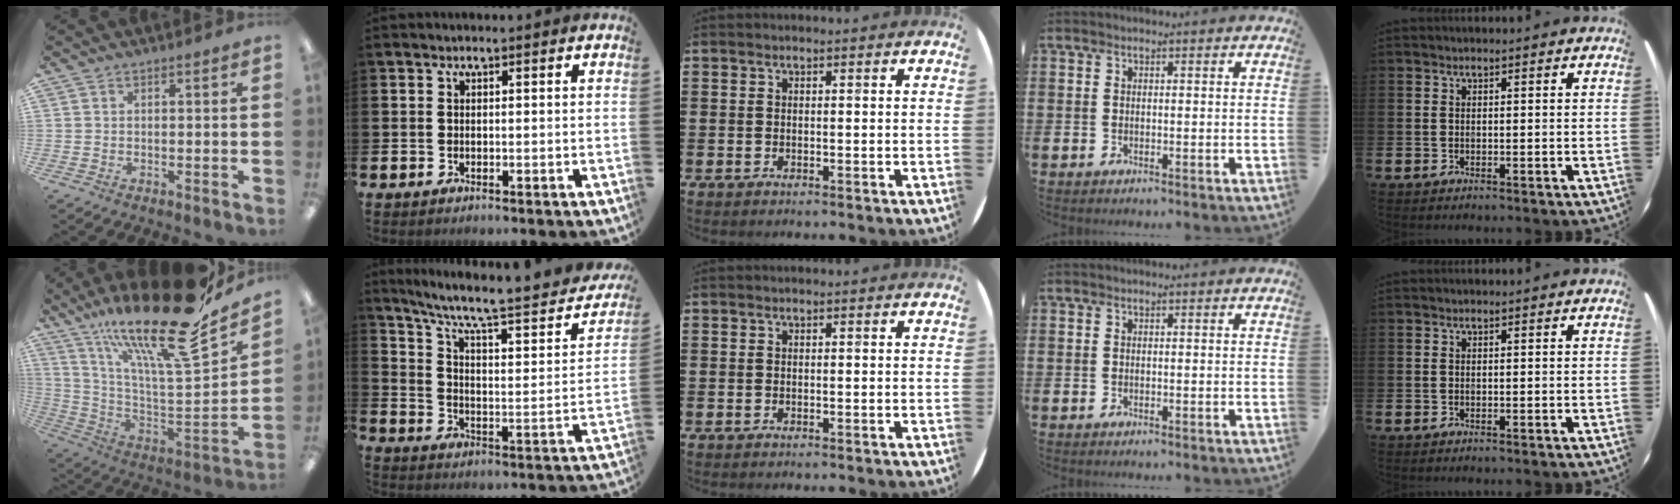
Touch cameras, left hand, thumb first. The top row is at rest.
{"thumb": {"total": 25.6, "force": [18.6, 4.3, 17.1], "torque": [-0.268, -0.140, 0.302]}, "index": {"total": 8.1, "force": [6.3, 1.5, 4.8], "torque": [-0.106, -0.049, 0.094]}}